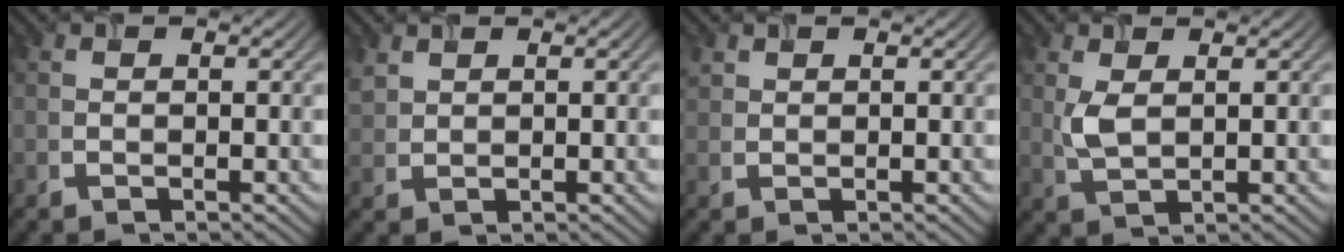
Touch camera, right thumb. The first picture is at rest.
{"total": 2.1, "force": [1.5, 1.3, 0.8], "torque": [-0.026, 0.003, 0.036]}
{"total": 1.3, "force": [1.0, 0.8, 0.3], "torque": [-0.010, 0.005, 0.023]}
{"total": 3.2, "force": [0.9, 1.6, 2.6], "torque": [-0.068, -0.002, 0.022]}